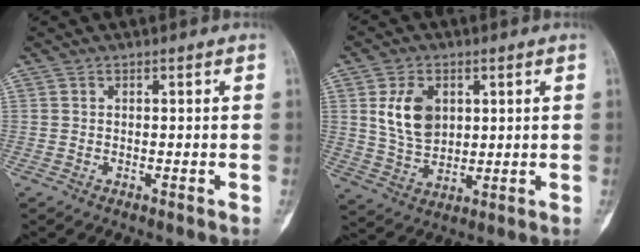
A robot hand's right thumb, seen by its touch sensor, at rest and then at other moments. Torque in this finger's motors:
{"motor_torque": [0.37, 0.33, 0.91, 0.01, 0.27]}